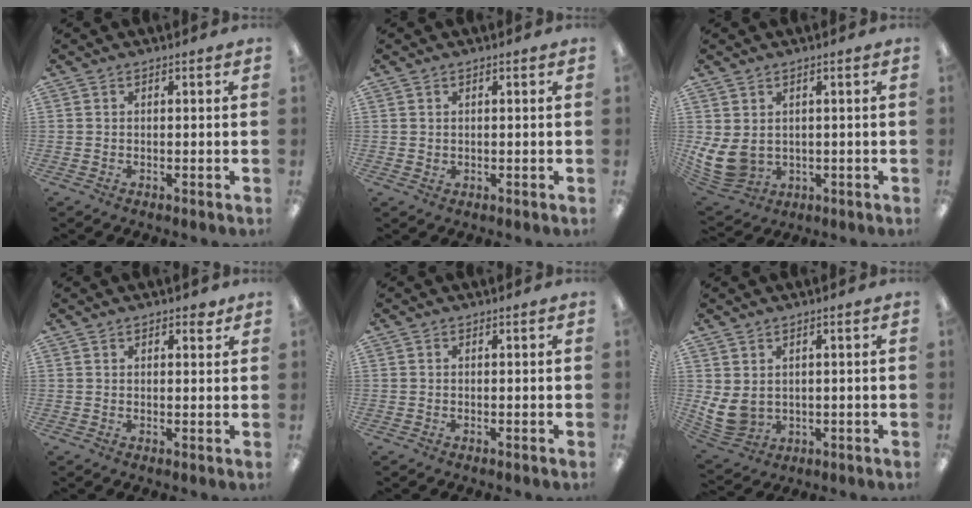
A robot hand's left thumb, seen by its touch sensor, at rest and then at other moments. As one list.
[{"total": 0.7, "force": [0.4, 0.6, 0.2], "torque": [-0.005, 0.002, 0.007]}, {"total": 8.2, "force": [0.9, 6.1, 5.5], "torque": [-0.128, -0.015, 0.020]}, {"total": 2.4, "force": [1.7, 1.1, 1.3], "torque": [-0.012, -0.004, 0.027]}, {"total": 0.0}, {"total": 6.8, "force": [1.5, 5.0, 4.3], "torque": [-0.105, -0.008, 0.034]}]